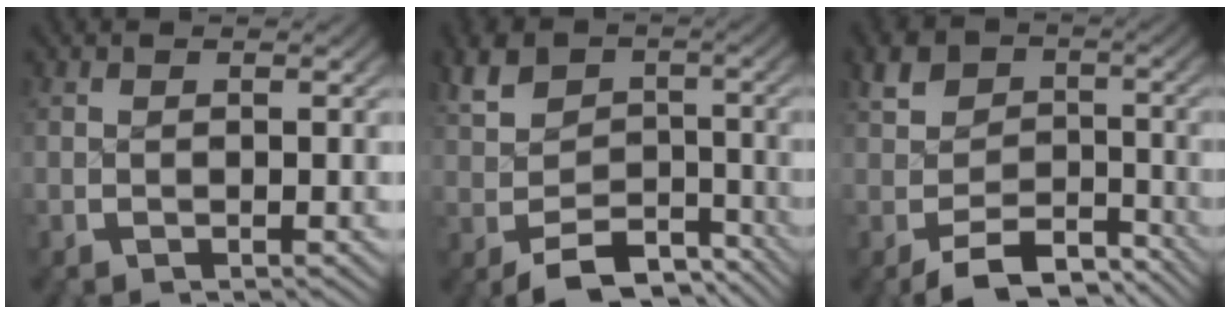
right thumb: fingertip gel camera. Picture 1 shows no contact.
{"total": 7.7, "force": [-3.4, 5.7, 3.9], "torque": [-0.062, -0.033, -0.042]}
{"total": 7.0, "force": [-4.0, 4.8, 3.2], "torque": [-0.049, -0.030, -0.058]}